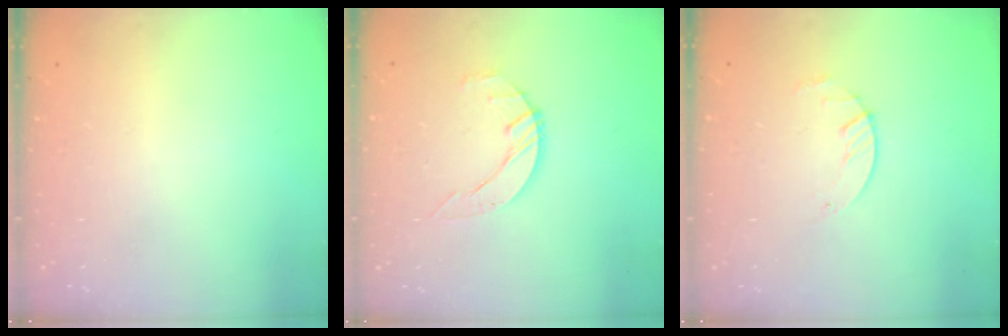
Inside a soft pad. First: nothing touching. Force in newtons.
{"total": 2.7, "press": 2.7, "slide": 0.3}
{"total": 1.8, "press": 1.8, "slide": 0.2}